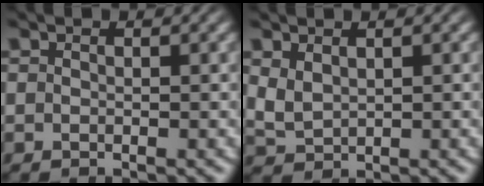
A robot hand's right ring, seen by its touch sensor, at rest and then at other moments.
{"total": 2.7, "force": [0.6, 2.5, 0.9], "torque": [-0.048, -0.018, 0.026]}